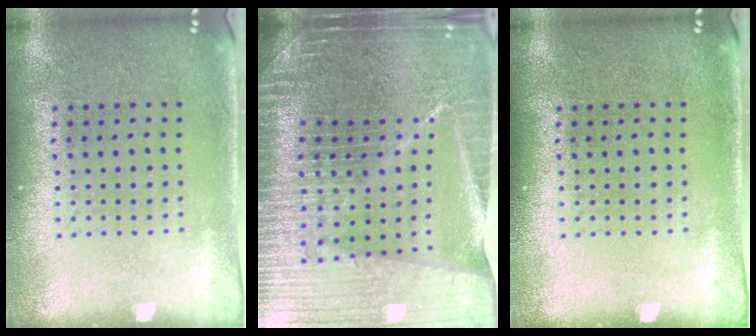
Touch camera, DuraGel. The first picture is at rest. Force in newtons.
{"total": 5.7, "press": 5.1, "slide": 2.4}
{"total": 0.0}